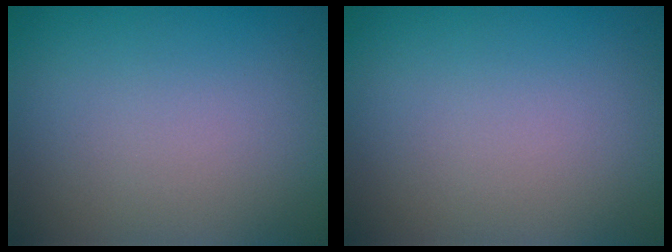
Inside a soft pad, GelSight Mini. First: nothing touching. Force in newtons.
{"total": 0.0}